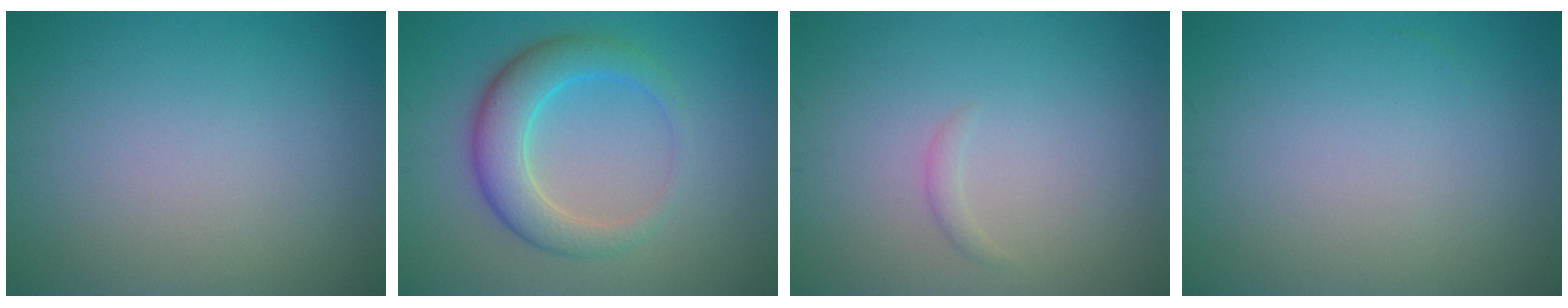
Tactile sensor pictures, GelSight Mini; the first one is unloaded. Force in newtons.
{"total": 5.1, "press": 5.1, "slide": 0.2}
{"total": 0.7, "press": 0.7, "slide": 0.0}
{"total": 0.0}